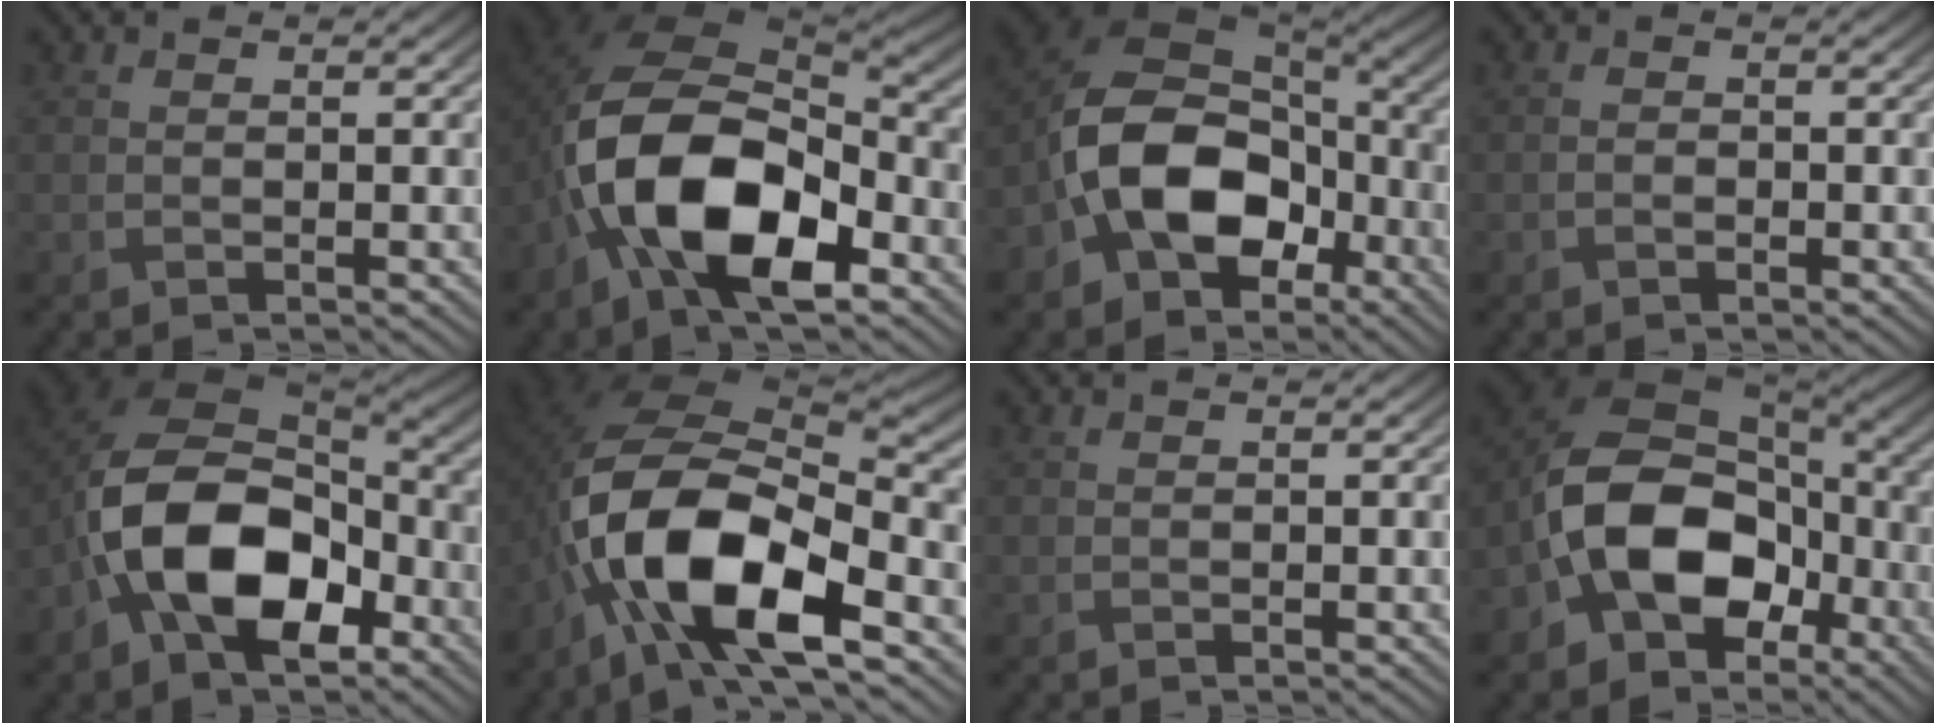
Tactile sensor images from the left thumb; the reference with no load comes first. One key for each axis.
{"total": 16.5, "fx": -5.7, "fy": 9.2, "fz": 12.5, "tx": -0.236, "ty": -0.028, "tz": -0.103}
{"total": 13.4, "fx": -4.6, "fy": 9.2, "fz": 8.6, "tx": -0.163, "ty": -0.010, "tz": -0.103}
{"total": 1.0, "fx": -0.5, "fy": 0.6, "fz": 0.6, "tx": -0.013, "ty": 0.001, "tz": -0.007}
{"total": 15.3, "fx": -5.0, "fy": 9.2, "fz": 11.1, "tx": -0.212, "ty": -0.014, "tz": -0.103}
{"total": 15.6, "fx": -6.0, "fy": 7.4, "fz": 12.3, "tx": -0.248, "ty": -0.023, "tz": -0.117}
{"total": 0.0}
{"total": 14.6, "fx": -4.9, "fy": 10.1, "fz": 9.3, "tx": -0.182, "ty": -0.009, "tz": -0.109}